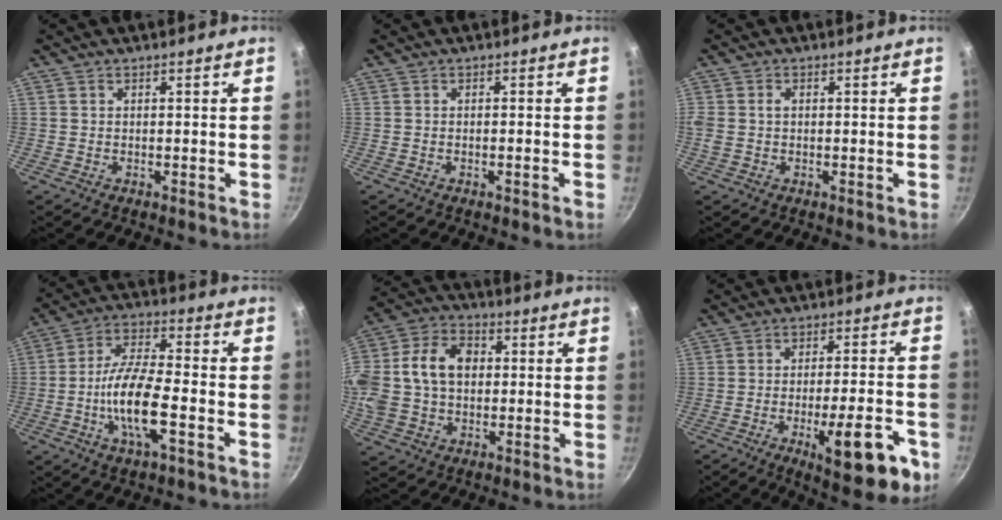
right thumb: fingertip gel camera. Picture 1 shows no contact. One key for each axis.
{"total": 0.8, "fx": -0.4, "fy": 0.0, "fz": 0.7, "tx": -0.018, "ty": 0.004, "tz": -0.007}
{"total": 2.0, "fx": 0.1, "fy": 1.5, "fz": 1.4, "tx": -0.028, "ty": 0.005, "tz": -0.001}
{"total": 12.7, "fx": -3.8, "fy": 4.0, "fz": 11.4, "tx": -0.213, "ty": 0.026, "tz": -0.079}
{"total": 18.2, "fx": 1.7, "fy": 13.3, "fz": 12.3, "tx": -0.244, "ty": 0.034, "tz": 0.020}
{"total": 16.2, "fx": -6.4, "fy": 4.8, "fz": 14.1, "tx": -0.165, "ty": 0.018, "tz": -0.082}